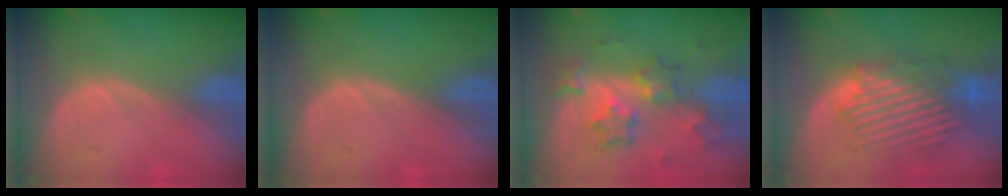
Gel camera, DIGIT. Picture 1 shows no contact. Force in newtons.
{"total": 0.0}
{"total": 8.4, "press": 7.3, "slide": 4.1}
{"total": 9.1, "press": 8.6, "slide": 2.8}